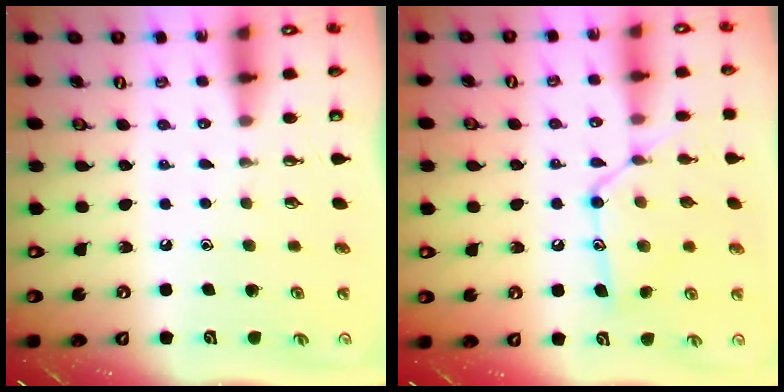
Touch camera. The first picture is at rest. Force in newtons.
{"total": 14.2, "press": 14.2, "slide": 1.1}